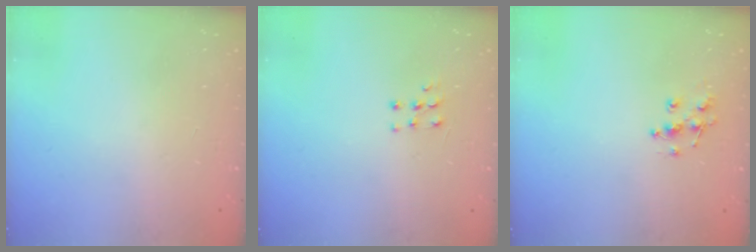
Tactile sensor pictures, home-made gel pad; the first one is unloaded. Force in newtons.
{"total": 3.3, "press": 3.3, "slide": 0.5}
{"total": 7.8, "press": 7.7, "slide": 0.5}